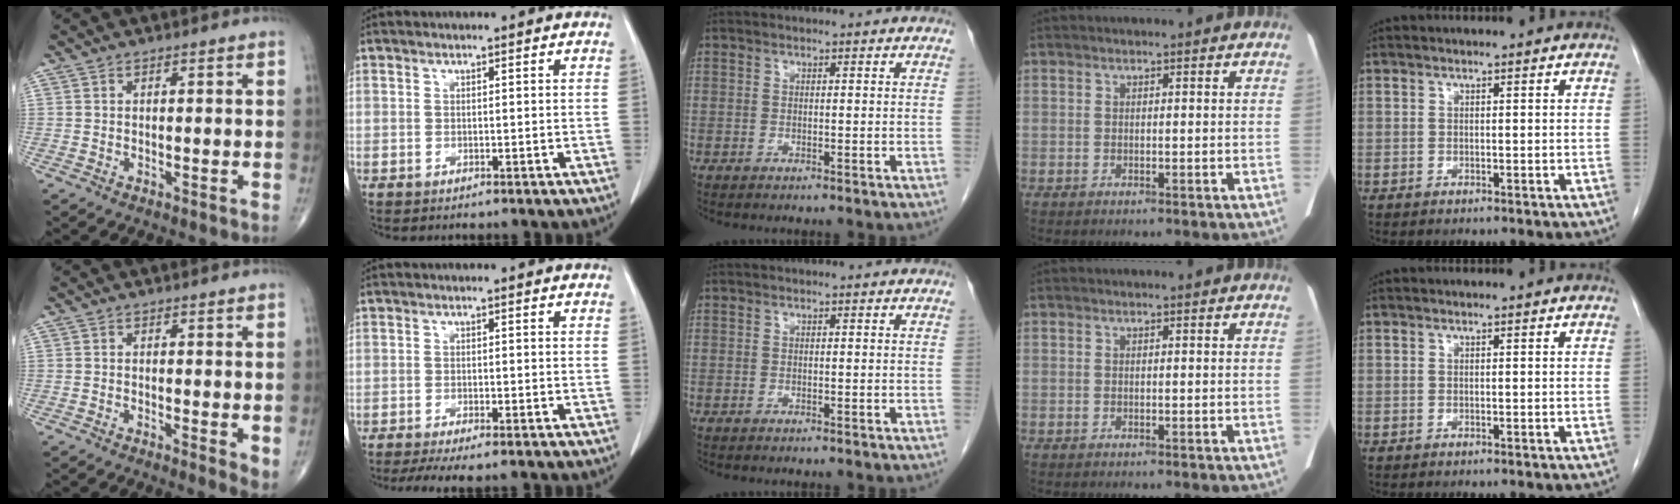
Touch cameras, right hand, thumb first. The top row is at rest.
{"thumb": {"total": 3.3, "force": [0.0, 1.0, 3.1], "torque": [-0.048, -0.012, -0.006]}, "index": {"total": 6.0, "force": [-4.8, 0.8, 3.5], "torque": [-0.049, -0.012, -0.075]}}